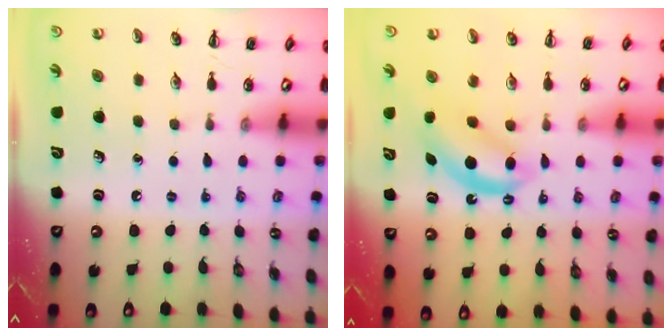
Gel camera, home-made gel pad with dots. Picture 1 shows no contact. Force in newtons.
{"total": 7.0, "press": 7.0, "slide": 0.8}